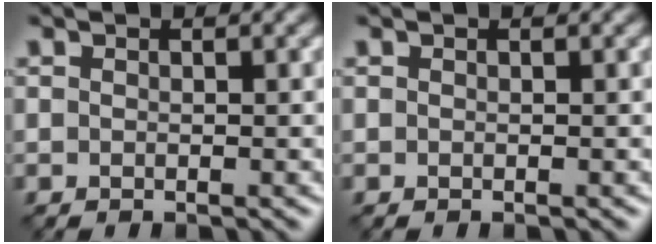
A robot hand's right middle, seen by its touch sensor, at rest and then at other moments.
{"total": 0.0}